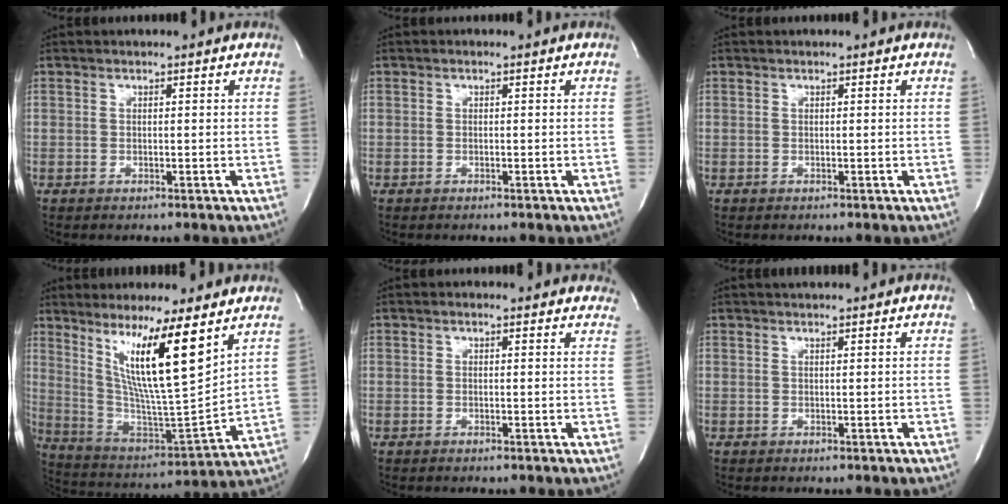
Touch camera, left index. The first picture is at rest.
{"total": 0.0}
{"total": 0.0}
{"total": 14.8, "force": [8.1, -0.2, 12.4], "torque": [-0.230, -0.024, 0.149]}
{"total": 6.6, "force": [6.1, 2.0, 1.4], "torque": [0.003, 0.000, 0.041]}
{"total": 2.2, "force": [2.0, -0.3, 0.9], "torque": [-0.014, 0.009, 0.030]}